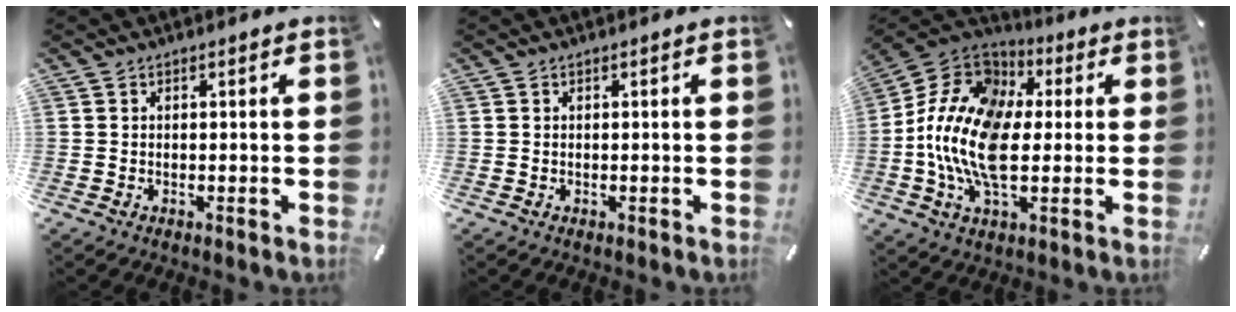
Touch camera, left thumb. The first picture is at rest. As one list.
[{"total": 0.0}, {"total": 16.4, "force": [-2.9, 10.3, 12.4], "torque": [-0.274, 0.007, -0.061]}]